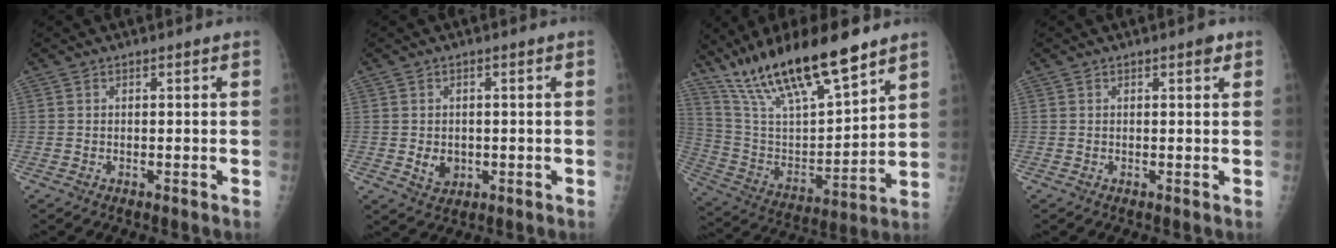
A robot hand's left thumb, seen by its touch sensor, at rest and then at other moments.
{"total": 3.6, "force": [-0.4, 2.9, 2.1], "torque": [-0.021, -0.001, 0.004]}
{"total": 22.9, "force": [16.5, 5.7, 14.8], "torque": [-0.248, -0.057, 0.307]}
{"total": 1.3, "force": [0.8, 0.5, 1.0], "torque": [-0.011, -0.001, 0.008]}